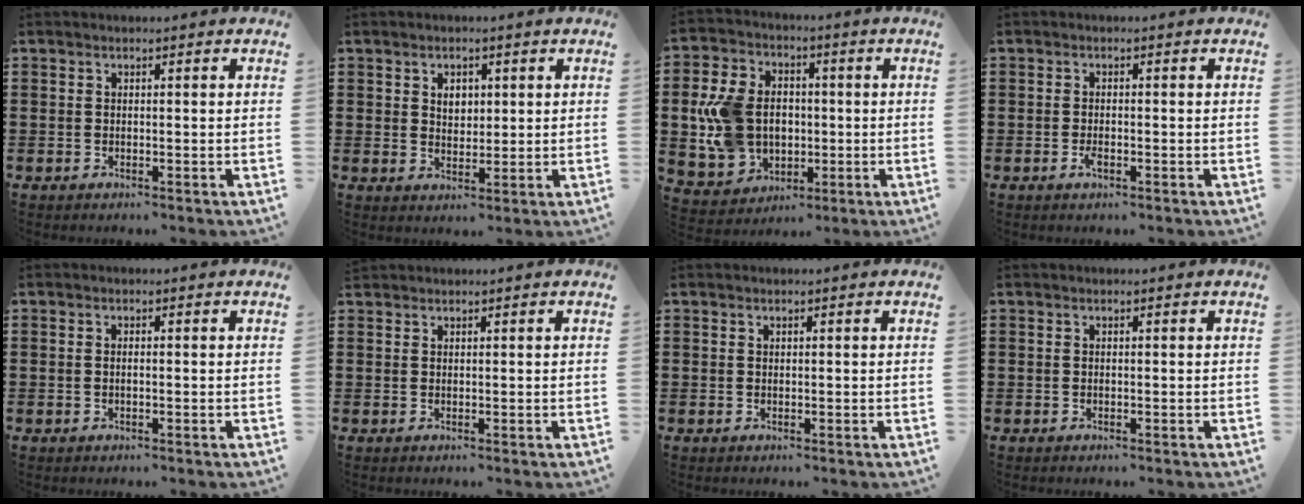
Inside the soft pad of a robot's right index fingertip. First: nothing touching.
{"total": 2.6, "force": [1.0, 1.9, 1.5], "torque": [-0.027, 0.006, 0.014]}
{"total": 11.4, "force": [0.1, 9.1, 6.9], "torque": [-0.182, 0.021, 0.004]}
{"total": 1.5, "force": [-0.7, 0.6, 1.2], "torque": [-0.023, -0.001, -0.013]}
{"total": 0.7, "force": [-0.1, 0.2, 0.6], "torque": [-0.013, -0.003, -0.002]}
{"total": 0.6, "force": [0.5, 0.1, -0.1], "torque": [0.001, 0.002, 0.010]}
{"total": 0.0}
{"total": 0.0}